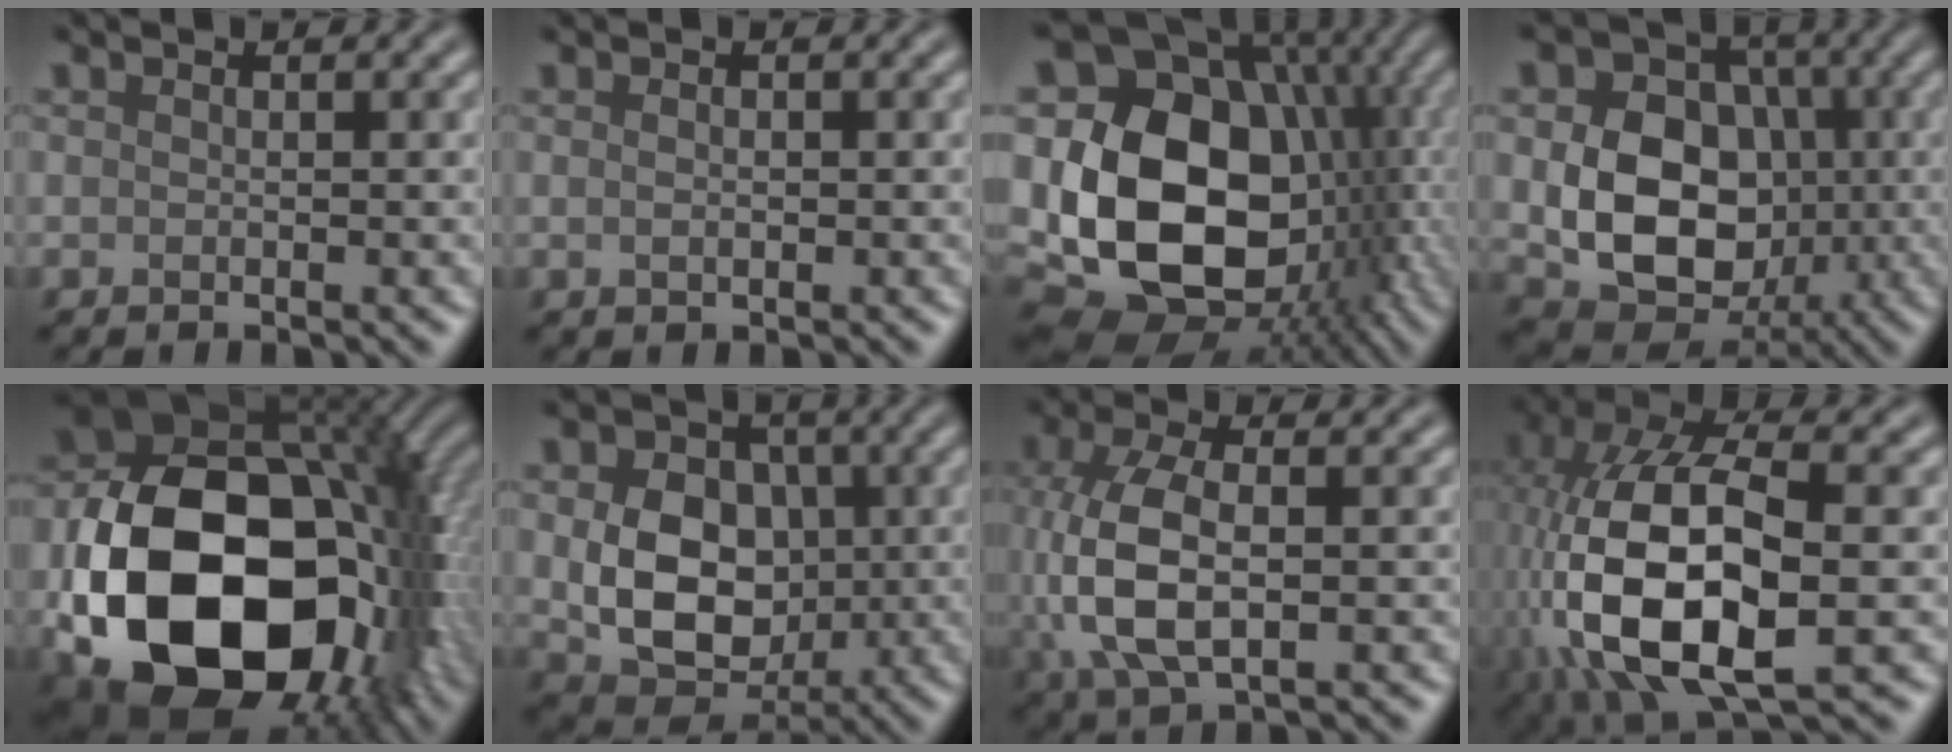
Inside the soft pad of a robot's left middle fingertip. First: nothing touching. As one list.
[{"total": 0.6, "force": [-0.1, 0.4, 0.5], "torque": [-0.010, 0.001, -0.001]}, {"total": 19.0, "force": [-0.2, 14.3, 12.5], "torque": [-0.228, -0.005, 0.018]}, {"total": 9.9, "force": [-1.1, 7.7, 6.2], "torque": [-0.111, -0.003, -0.018]}, {"total": 20.1, "force": [-4.4, 13.2, 14.4], "torque": [-0.298, -0.041, -0.053]}, {"total": 9.0, "force": [-0.2, 7.0, 5.6], "torque": [-0.098, -0.010, 0.002]}, {"total": 7.8, "force": [0.3, 4.2, 6.6], "torque": [-0.156, 0.005, 0.005]}, {"total": 14.0, "force": [-2.1, 7.3, 11.8], "torque": [-0.257, -0.010, -0.037]}]